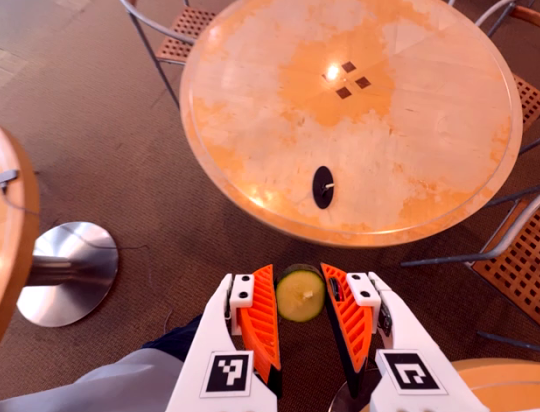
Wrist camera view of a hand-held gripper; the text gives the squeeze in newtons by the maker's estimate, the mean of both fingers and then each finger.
{"total": 8.1, "left": 8.0, "right": 8.1}